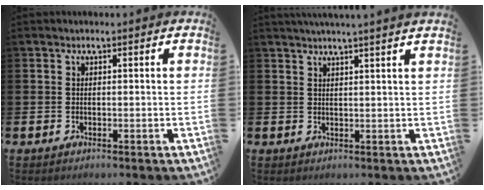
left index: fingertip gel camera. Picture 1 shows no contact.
{"total": 2.2, "force": [2.1, -0.8, 0.3], "torque": [-0.010, -0.010, 0.040]}